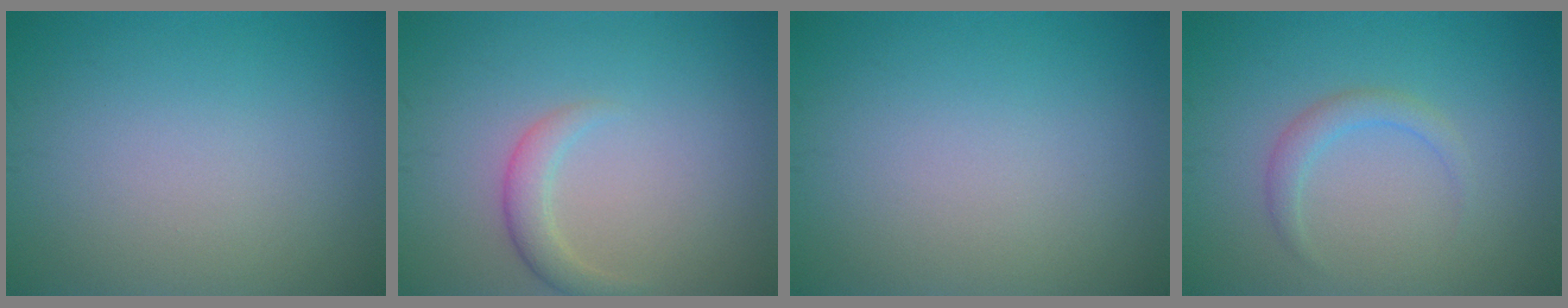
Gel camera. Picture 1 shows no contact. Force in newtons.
{"total": 2.0, "press": 2.0, "slide": 0.1}
{"total": 0.0}
{"total": 1.7, "press": 1.7, "slide": 0.1}